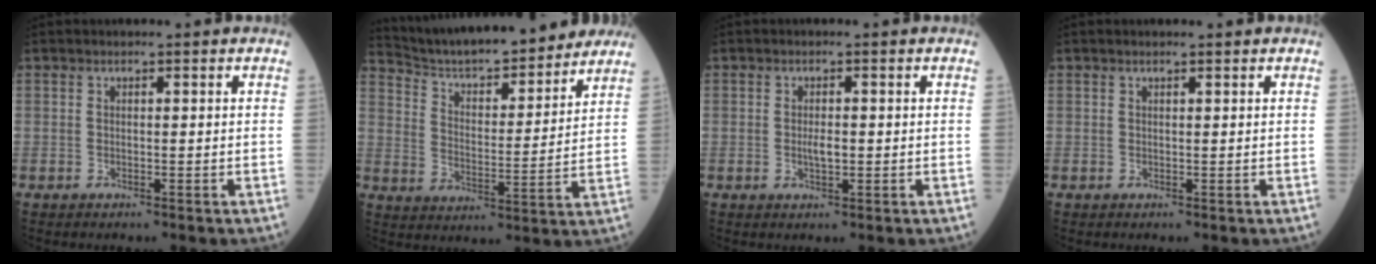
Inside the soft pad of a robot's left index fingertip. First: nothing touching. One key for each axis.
{"total": 18.4, "fx": 16.9, "fy": 2.6, "fz": 6.7, "tx": -0.111, "ty": -0.004, "tz": 0.255}
{"total": 1.7, "fx": -0.4, "fy": 0.5, "fz": 1.5, "tx": -0.032, "ty": -0.006, "tz": -0.005}
{"total": 0.8, "fx": 0.7, "fy": -0.1, "fz": 0.5, "tx": -0.008, "ty": 0.003, "tz": 0.012}